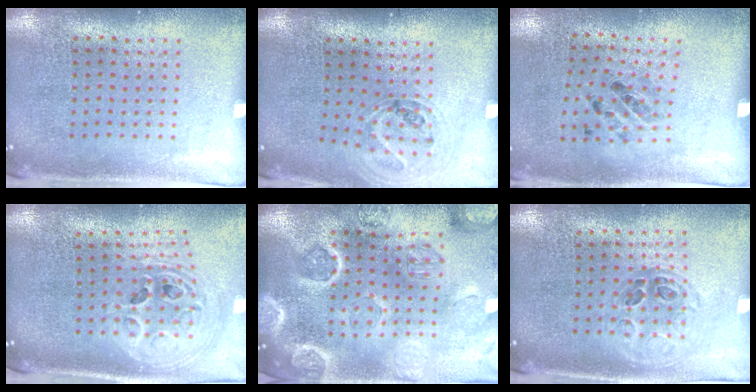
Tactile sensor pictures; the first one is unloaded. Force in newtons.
{"total": 1.1, "press": 1.1, "slide": 0.2}
{"total": 1.1, "press": 0.7, "slide": 0.8}
{"total": 2.5, "press": 1.9, "slide": 1.6}
{"total": 4.7, "press": 4.2, "slide": 2.1}
{"total": 1.0, "press": 0.9, "slide": 0.3}